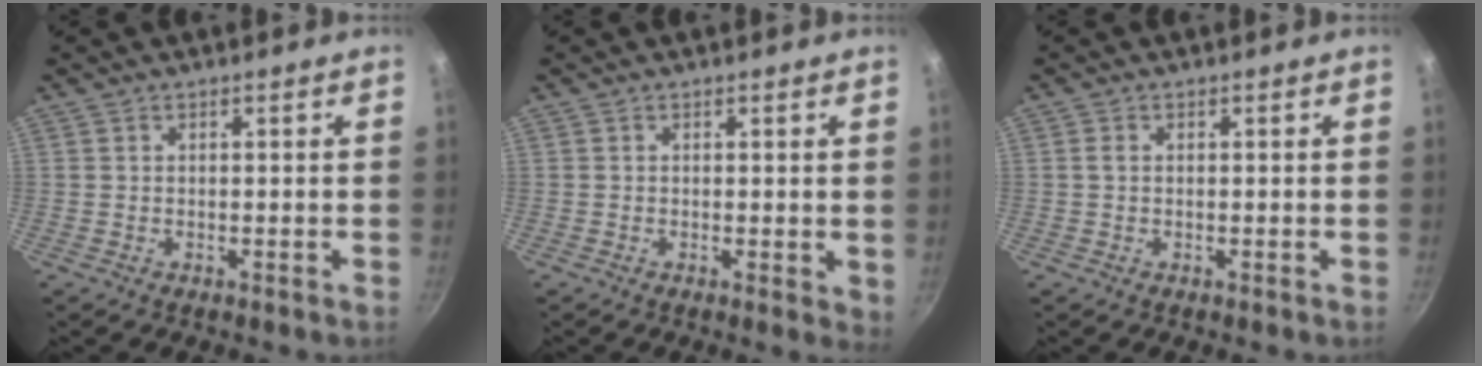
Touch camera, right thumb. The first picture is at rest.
{"total": 2.4, "force": [0.2, 0.9, 2.3], "torque": [-0.030, -0.009, 0.000]}
{"total": 0.9, "force": [0.1, 0.6, 0.6], "torque": [-0.013, -0.001, 0.000]}